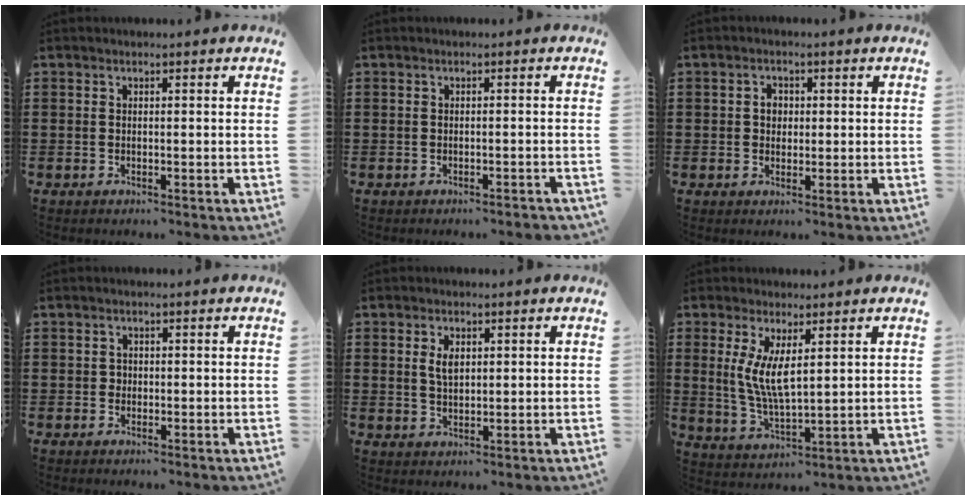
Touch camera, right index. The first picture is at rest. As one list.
[{"total": 0.7, "force": [-0.6, 0.0, 0.3], "torque": [-0.007, -0.002, -0.013]}, {"total": 2.2, "force": [0.2, 1.7, 1.3], "torque": [-0.028, 0.009, 0.002]}, {"total": 0.8, "force": [0.0, 0.8, 0.2], "torque": [-0.006, 0.004, 0.000]}, {"total": 3.0, "force": [0.9, 1.5, 2.4], "torque": [-0.051, 0.006, 0.016]}, {"total": 6.3, "force": [1.8, 2.0, 5.7], "torque": [-0.123, -0.003, 0.030]}]